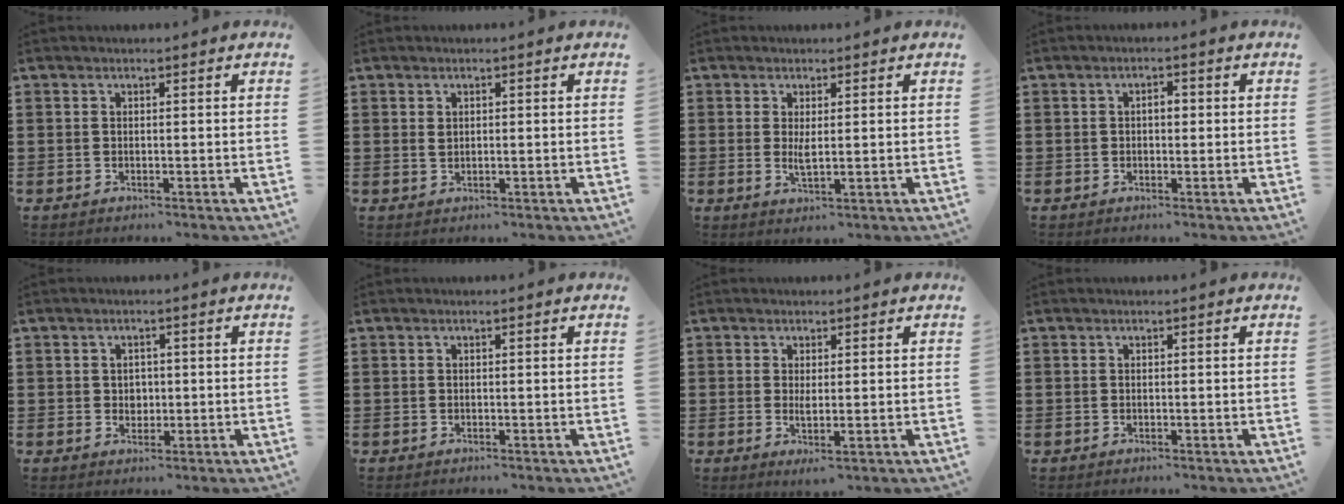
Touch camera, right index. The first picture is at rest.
{"total": 1.0, "force": [0.2, 0.4, 0.9], "torque": [-0.018, 0.004, 0.002]}
{"total": 2.3, "force": [0.4, 0.3, 2.2], "torque": [-0.050, -0.006, 0.005]}
{"total": 1.9, "force": [0.0, 0.8, 1.7], "torque": [-0.032, 0.005, -0.002]}
{"total": 1.6, "force": [0.1, 1.4, 0.7], "torque": [-0.018, 0.008, 0.000]}
{"total": 0.0}
{"total": 1.8, "force": [0.3, 0.2, 1.7], "torque": [-0.035, 0.000, 0.005]}
{"total": 0.0}